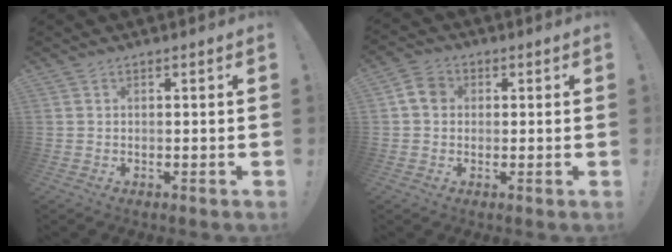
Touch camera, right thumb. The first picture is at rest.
{"total": 5.7, "force": [0.6, 4.8, 3.1], "torque": [-0.048, 0.014, 0.015]}